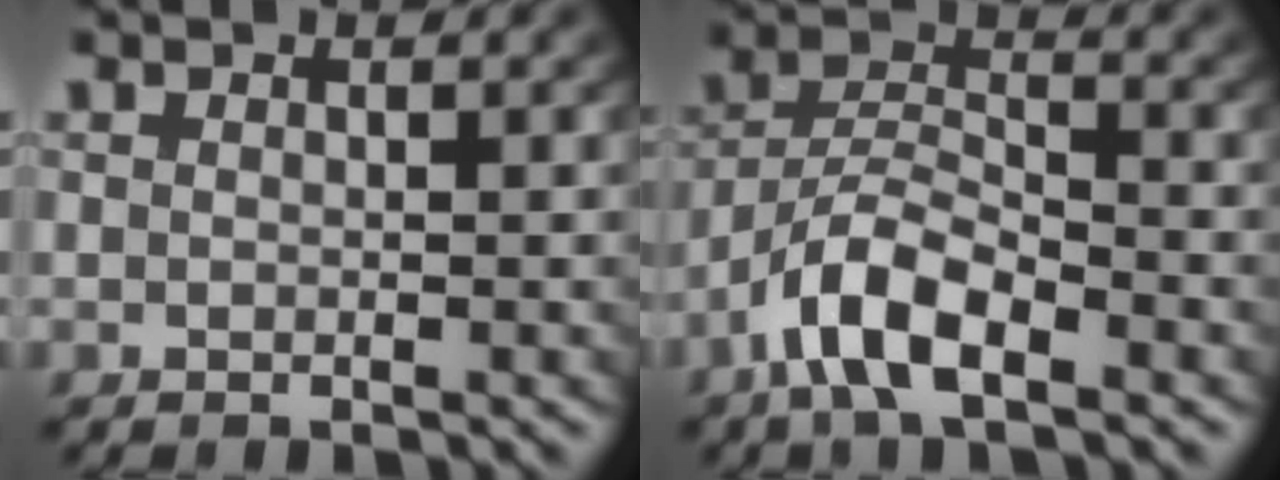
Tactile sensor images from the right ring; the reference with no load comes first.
{"total": 5.5, "force": [-3.0, 2.6, 3.8], "torque": [-0.080, -0.016, -0.050]}